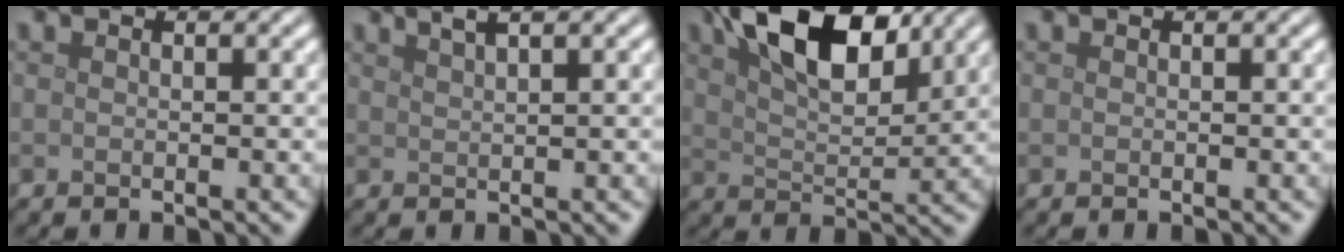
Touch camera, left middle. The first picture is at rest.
{"total": 2.7, "force": [1.9, 0.8, 1.8], "torque": [-0.007, 0.009, 0.013]}
{"total": 10.4, "force": [5.9, 4.6, 7.2], "torque": [-0.116, 0.021, 0.093]}
{"total": 0.0}